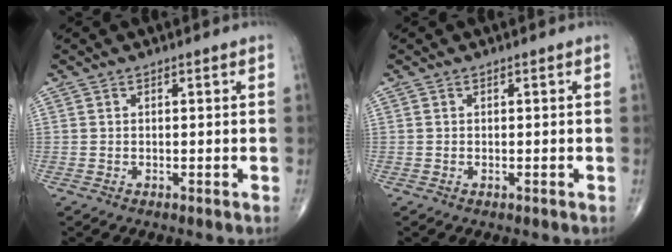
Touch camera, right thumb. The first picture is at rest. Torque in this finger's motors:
{"motor_torque": [-0.02, 0.18, -0.20, -0.11, 0.01]}